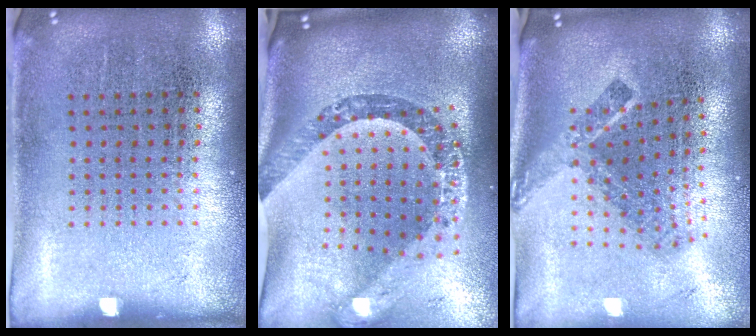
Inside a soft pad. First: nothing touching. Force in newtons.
{"total": 3.8, "press": 2.6, "slide": 2.8}
{"total": 2.2, "press": 1.5, "slide": 1.7}